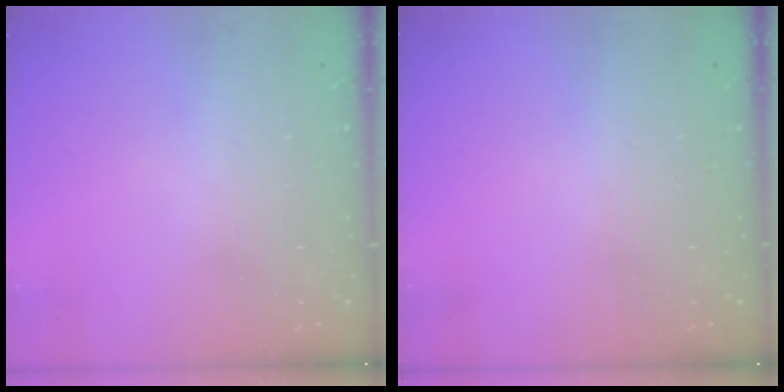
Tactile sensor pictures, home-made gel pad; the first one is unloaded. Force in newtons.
{"total": 1.1, "press": 1.1, "slide": 0.3}